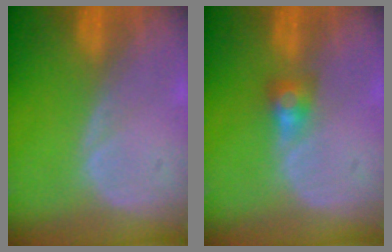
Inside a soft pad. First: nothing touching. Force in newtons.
{"total": 3.0, "press": 2.5, "slide": 1.6}